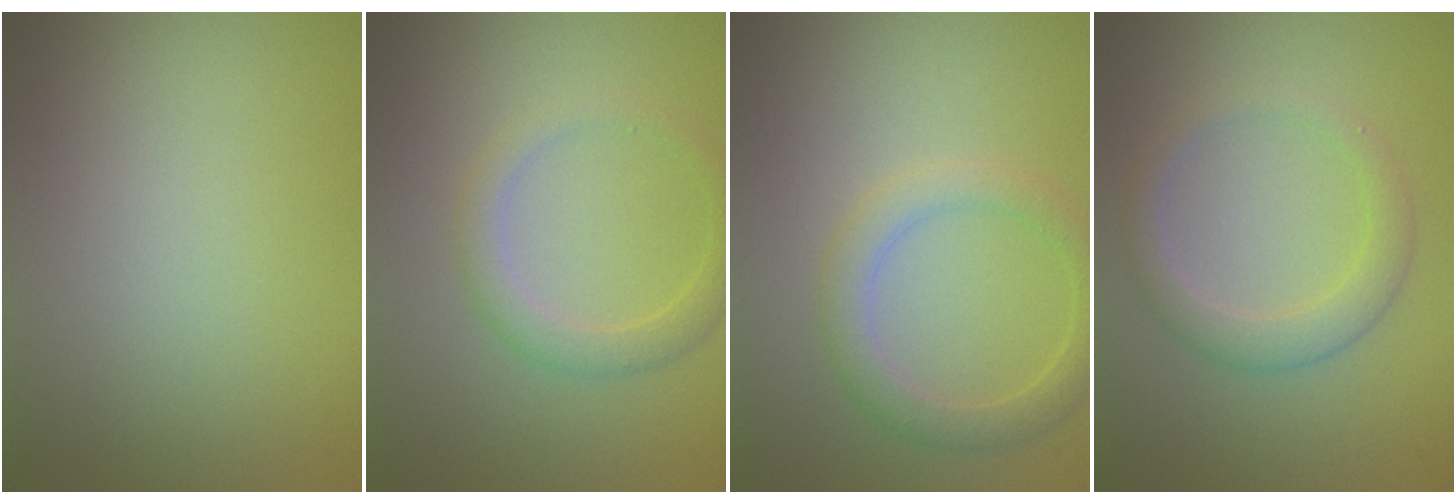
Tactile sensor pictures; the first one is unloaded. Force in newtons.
{"total": 2.5, "press": 2.5, "slide": 0.2}
{"total": 3.0, "press": 3.0, "slide": 0.2}
{"total": 2.8, "press": 2.8, "slide": 0.2}